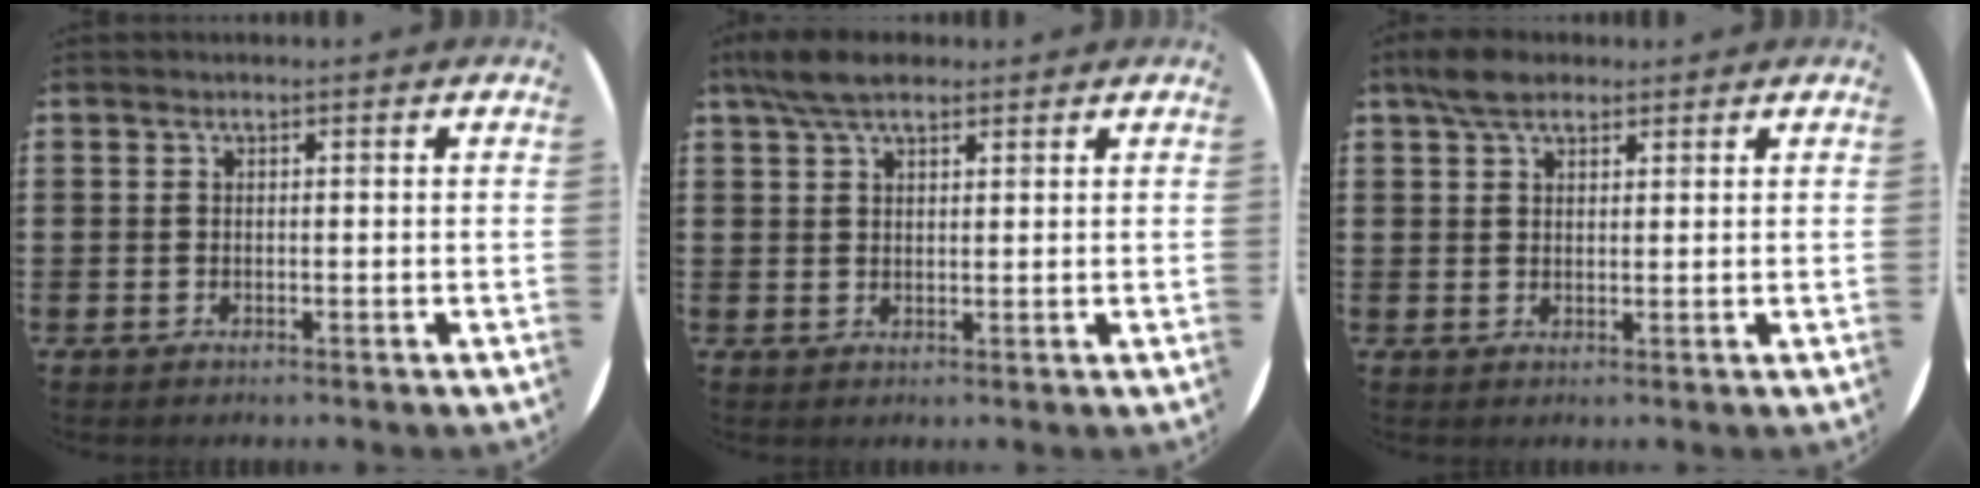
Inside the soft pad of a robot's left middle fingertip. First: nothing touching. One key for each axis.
{"total": 5.0, "fx": 3.9, "fy": 1.8, "fz": 2.6, "tx": -0.060, "ty": 0.002, "tz": 0.073}
{"total": 3.9, "fx": 3.0, "fy": 1.7, "fz": 1.9, "tx": -0.034, "ty": 0.006, "tz": 0.054}